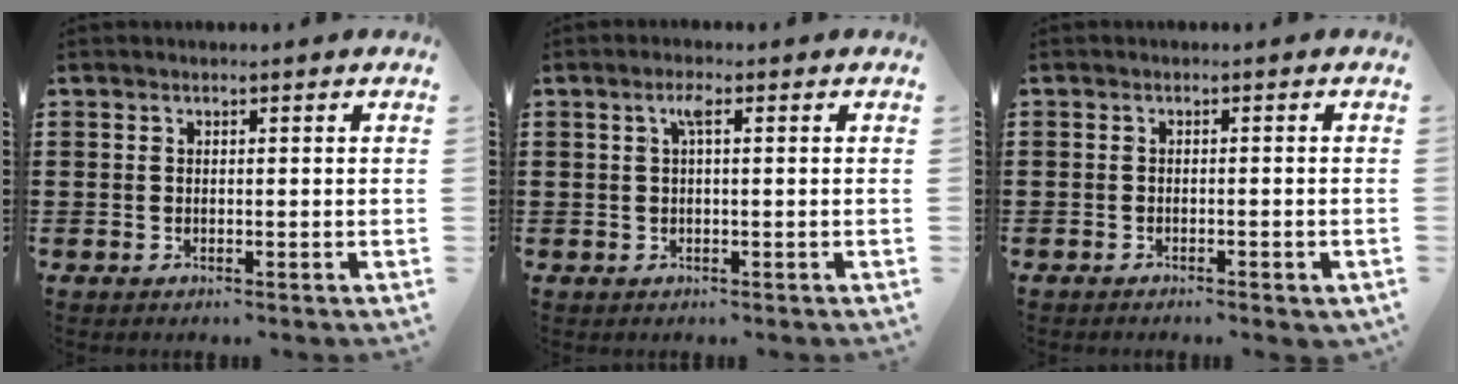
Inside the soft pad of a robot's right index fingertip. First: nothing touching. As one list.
[{"total": 2.0, "force": [0.5, 0.2, 2.0], "torque": [-0.042, 0.005, 0.006]}, {"total": 0.8, "force": [-0.7, 0.1, 0.4], "torque": [-0.010, -0.003, -0.014]}]